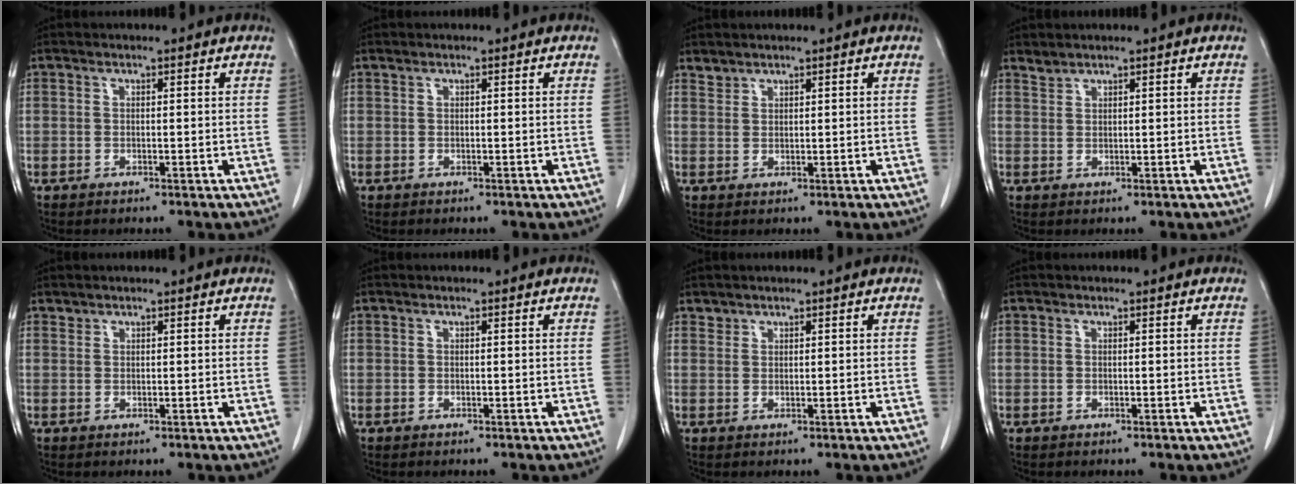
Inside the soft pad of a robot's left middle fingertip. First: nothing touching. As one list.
[{"total": 0.0}, {"total": 1.3, "force": [1.2, 0.3, -0.2], "torque": [0.004, 0.002, 0.024]}, {"total": 1.1, "force": [1.1, 0.0, -0.1], "torque": [-0.003, 0.002, 0.026]}, {"total": 0.5, "force": [0.5, 0.1, -0.1], "torque": [-0.001, 0.001, 0.009]}, {"total": 0.0}, {"total": 0.9, "force": [0.8, 0.4, -0.2], "torque": [0.006, 0.002, 0.014]}, {"total": 0.0}]